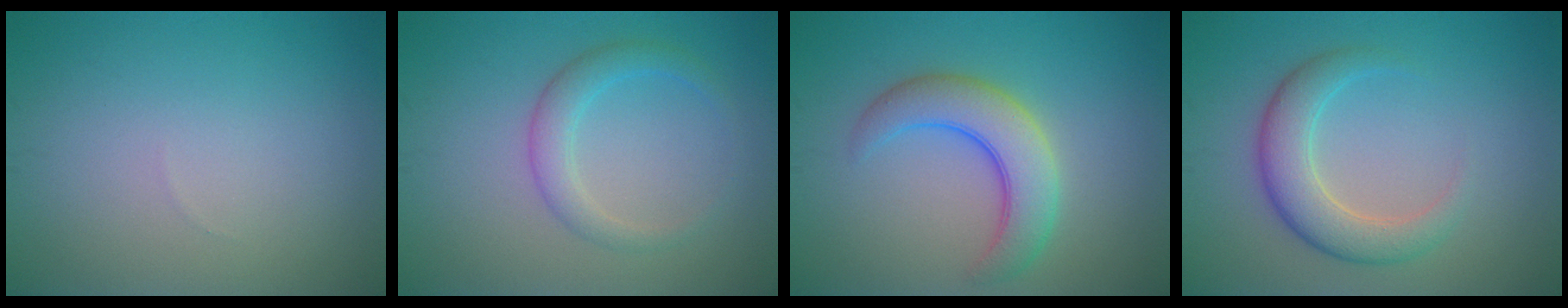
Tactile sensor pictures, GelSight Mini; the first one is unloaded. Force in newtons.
{"total": 2.6, "press": 2.6, "slide": 0.1}
{"total": 5.4, "press": 5.4, "slide": 0.3}
{"total": 4.6, "press": 4.6, "slide": 0.2}